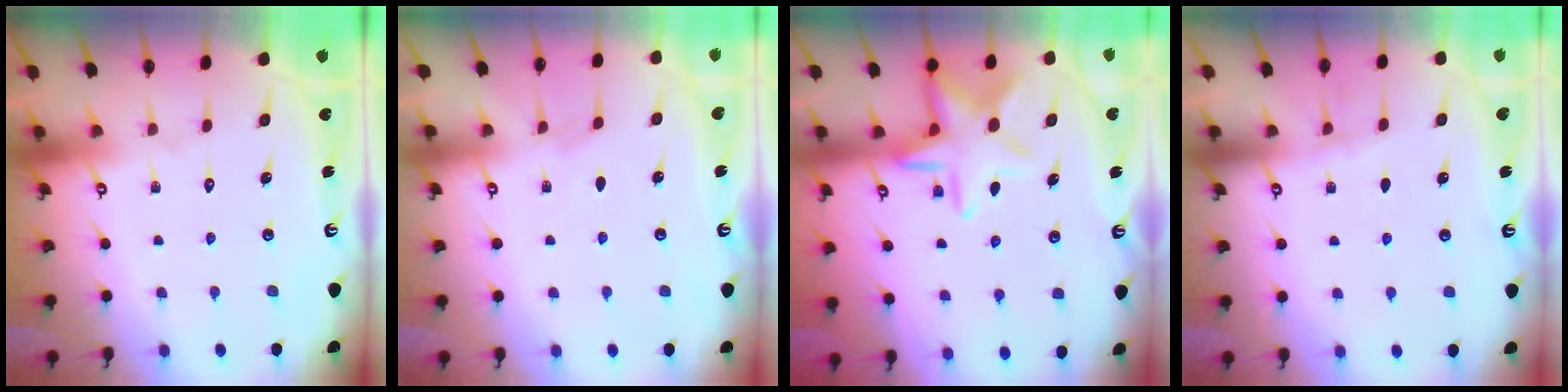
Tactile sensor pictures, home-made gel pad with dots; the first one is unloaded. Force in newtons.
{"total": 2.3, "press": 2.3, "slide": 0.5}
{"total": 11.6, "press": 11.6, "slide": 1.2}
{"total": 1.4, "press": 1.3, "slide": 0.3}